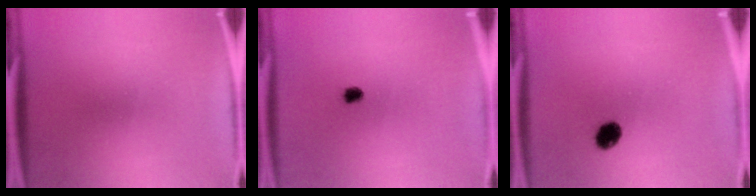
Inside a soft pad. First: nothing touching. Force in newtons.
{"total": 1.7}
{"total": 4.8}